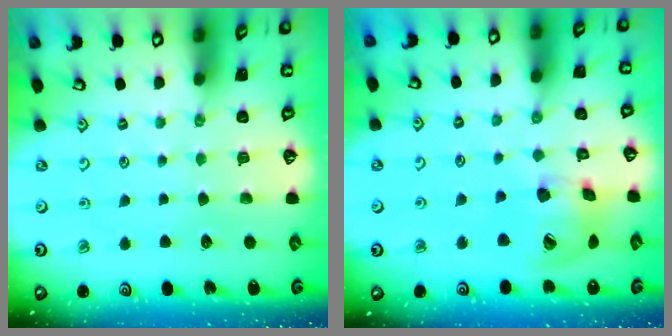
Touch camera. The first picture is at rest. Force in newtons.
{"total": 16.9, "press": 16.8, "slide": 2.5}